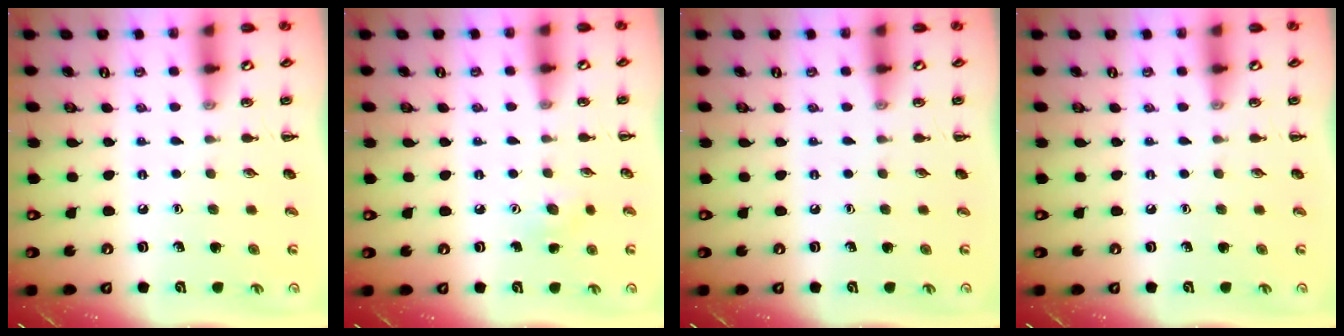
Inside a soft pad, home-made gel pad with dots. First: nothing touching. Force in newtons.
{"total": 5.5, "press": 5.2, "slide": 1.6}
{"total": 0.0}
{"total": 0.0}